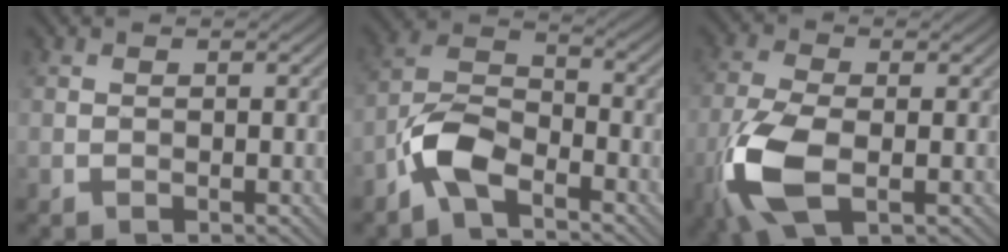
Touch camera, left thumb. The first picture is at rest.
{"total": 7.2, "force": [-4.5, 2.9, 4.8], "torque": [-0.098, 0.007, -0.106]}
{"total": 9.5, "force": [-3.1, 4.4, 7.9], "torque": [-0.195, -0.013, -0.069]}